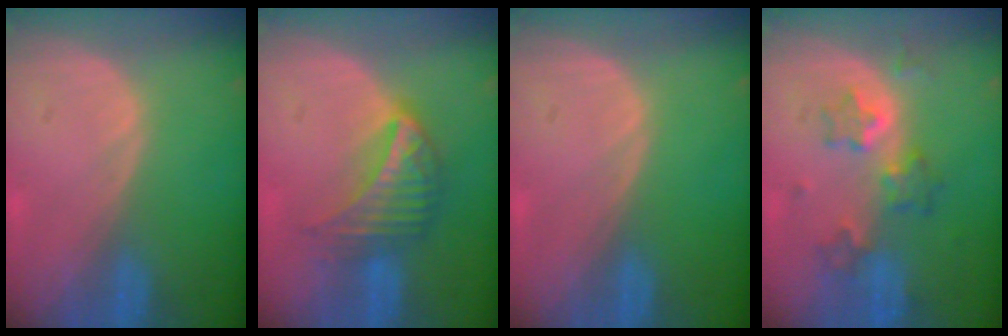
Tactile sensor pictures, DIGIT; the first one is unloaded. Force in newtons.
{"total": 7.4, "press": 6.5, "slide": 3.6}
{"total": 0.0}
{"total": 6.0, "press": 5.8, "slide": 1.8}